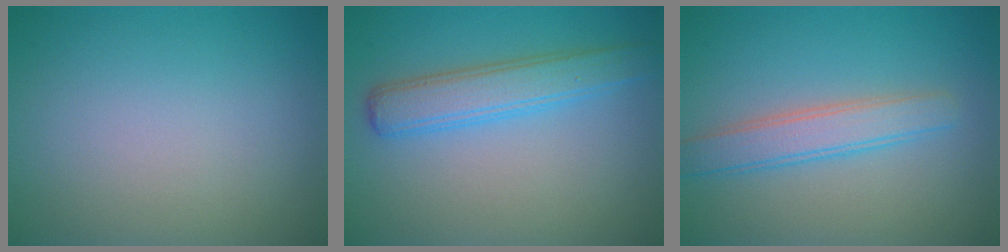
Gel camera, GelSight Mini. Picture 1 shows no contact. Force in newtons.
{"total": 4.0, "press": 4.0, "slide": 0.0}
{"total": 3.3, "press": 3.3, "slide": 0.1}